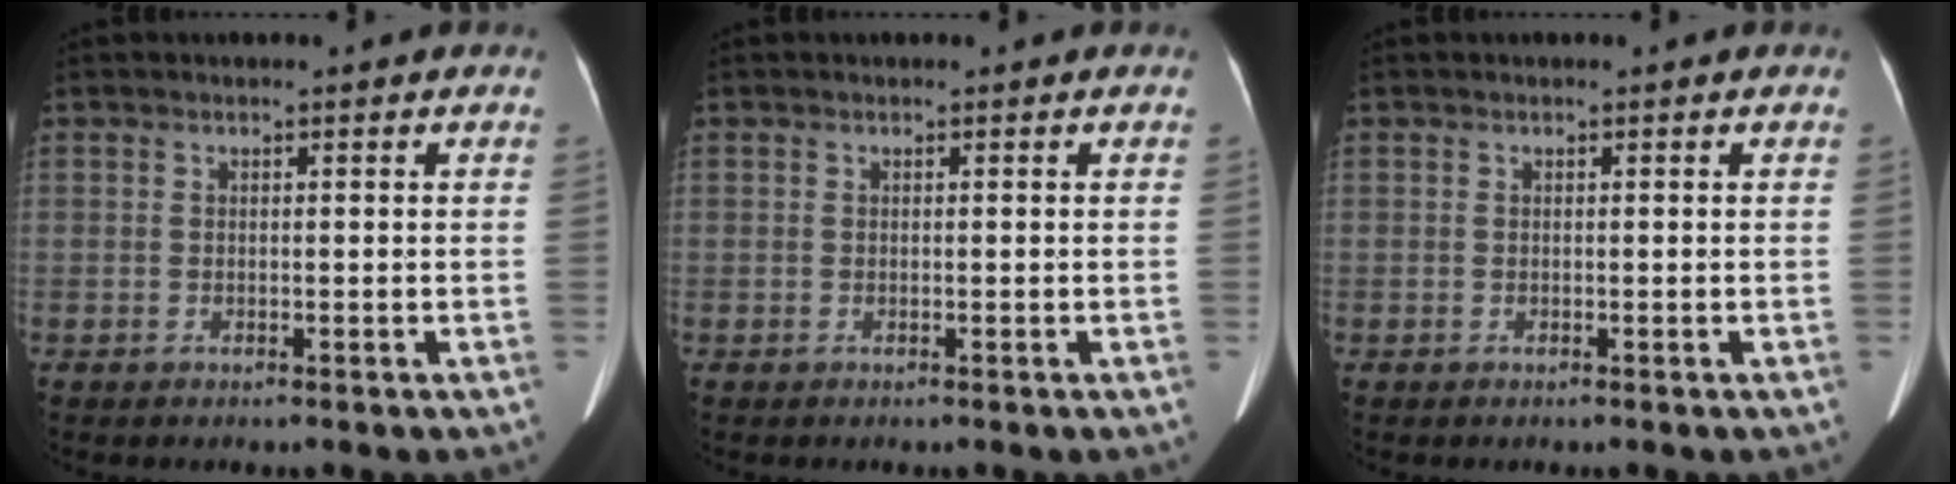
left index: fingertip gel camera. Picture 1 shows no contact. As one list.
[{"total": 0.0}, {"total": 0.0}]